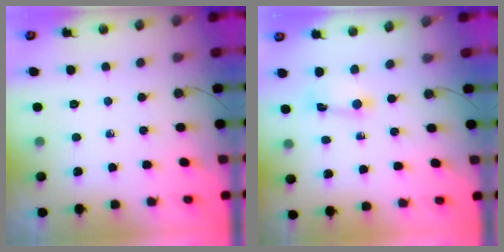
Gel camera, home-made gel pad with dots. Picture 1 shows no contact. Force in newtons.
{"total": 1.8, "press": 1.8, "slide": 0.2}